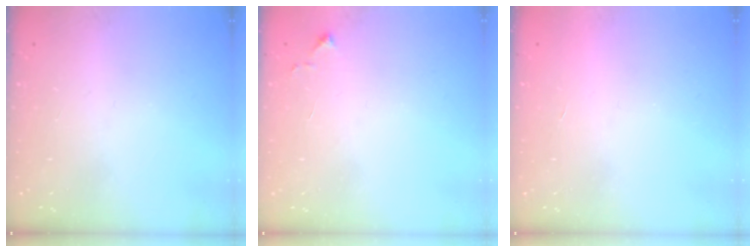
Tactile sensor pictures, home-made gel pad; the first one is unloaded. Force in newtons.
{"total": 3.2, "press": 3.2, "slide": 0.6}
{"total": 1.8, "press": 1.8, "slide": 0.1}